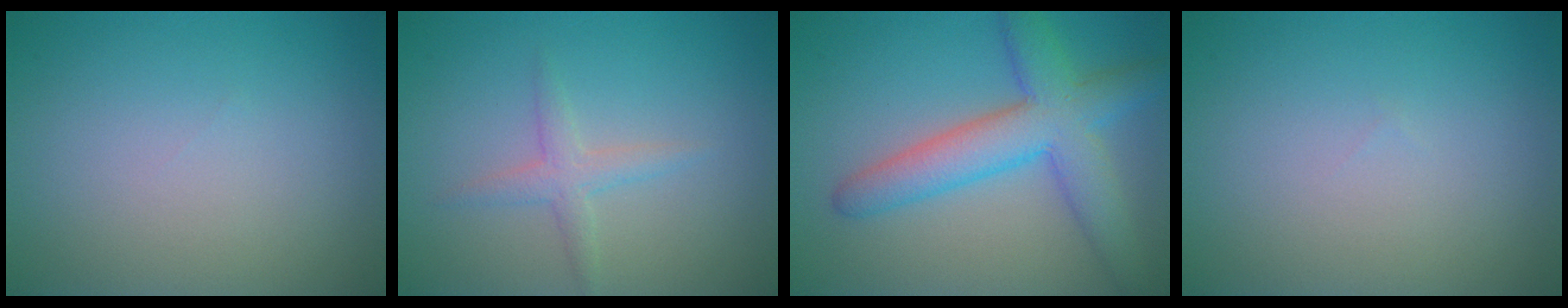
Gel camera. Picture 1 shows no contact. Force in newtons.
{"total": 1.8, "press": 1.8, "slide": 0.0}
{"total": 6.5, "press": 6.5, "slide": 0.3}
{"total": 0.0}